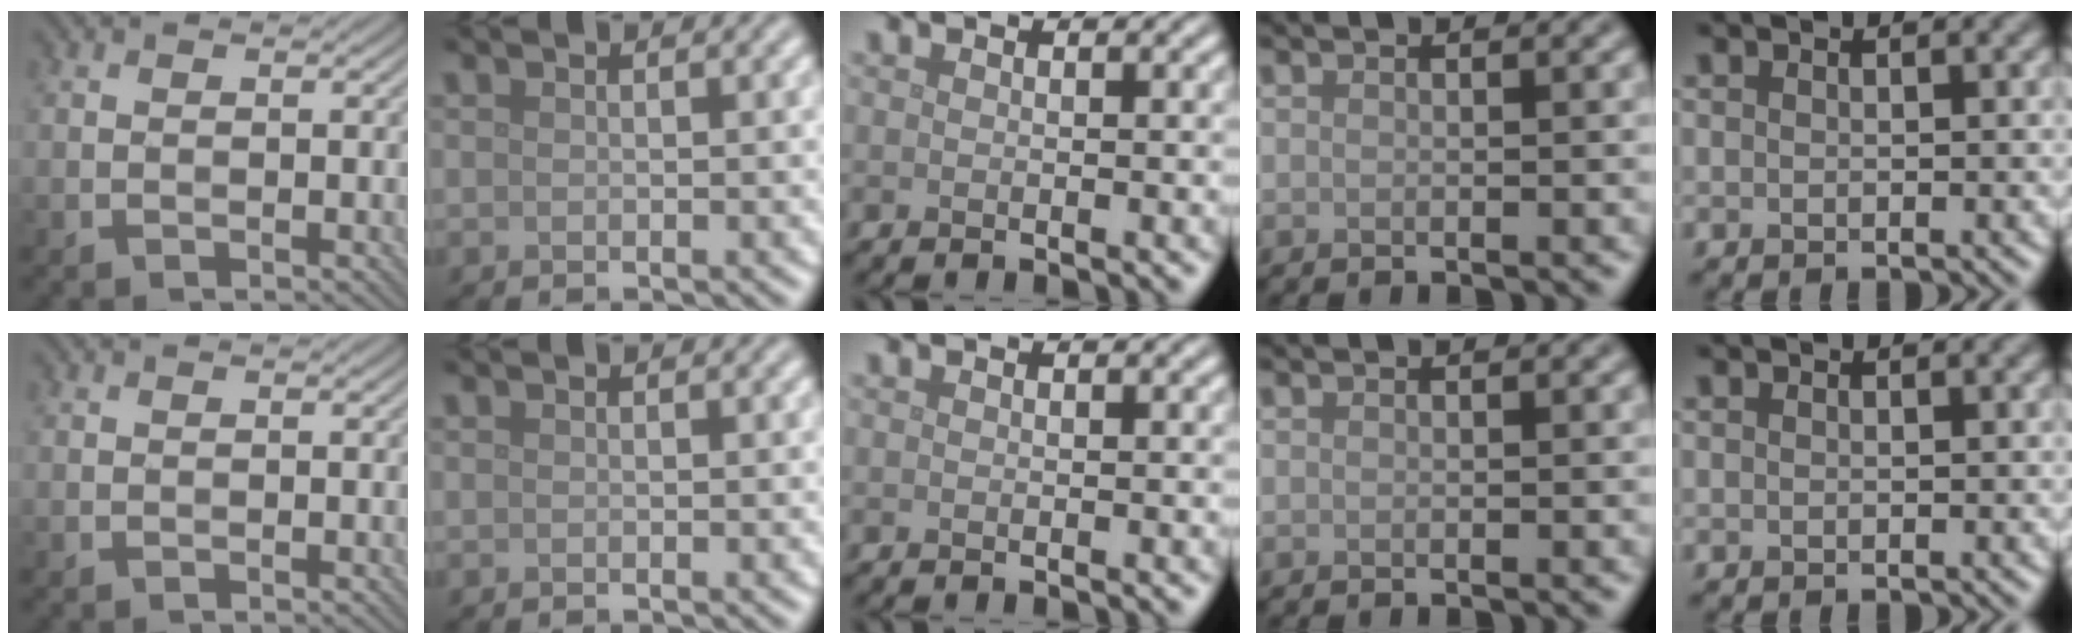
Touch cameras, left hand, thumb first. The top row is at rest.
{}